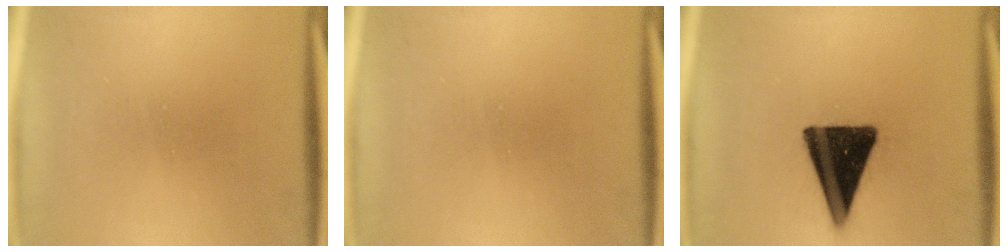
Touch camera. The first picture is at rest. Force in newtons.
{"total": 0.0}
{"total": 15.8}